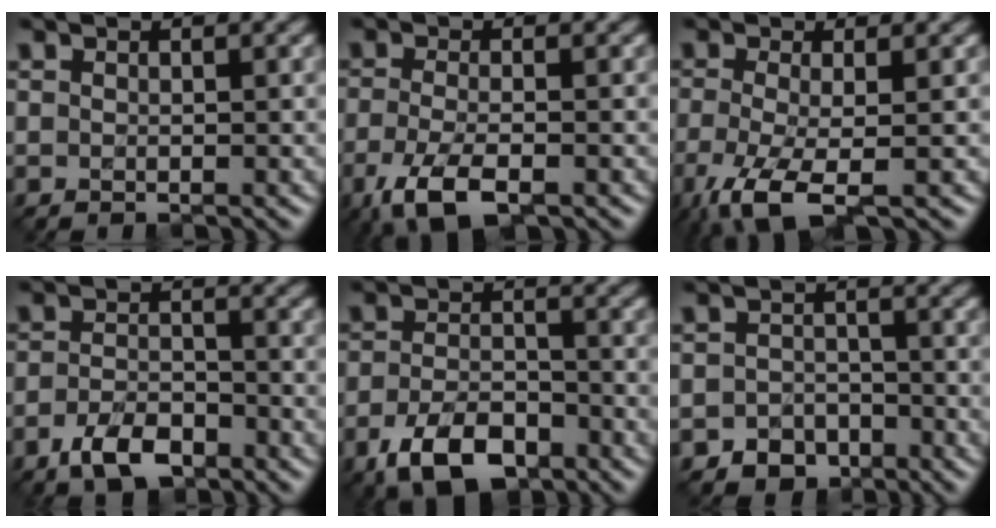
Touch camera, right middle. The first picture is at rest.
{"total": 4.5, "force": [-2.8, 1.3, 3.3], "torque": [-0.084, -0.002, -0.062]}
{"total": 5.1, "force": [-2.7, 1.3, 4.2], "torque": [-0.104, -0.010, -0.057]}
{"total": 3.4, "force": [-2.5, 1.4, 1.9], "torque": [-0.044, 0.006, -0.050]}
{"total": 5.4, "force": [-3.6, 2.6, 3.2], "torque": [-0.070, 0.002, -0.068]}
{"total": 2.3, "force": [-1.7, 1.6, -0.2], "torque": [0.006, 0.011, -0.032]}